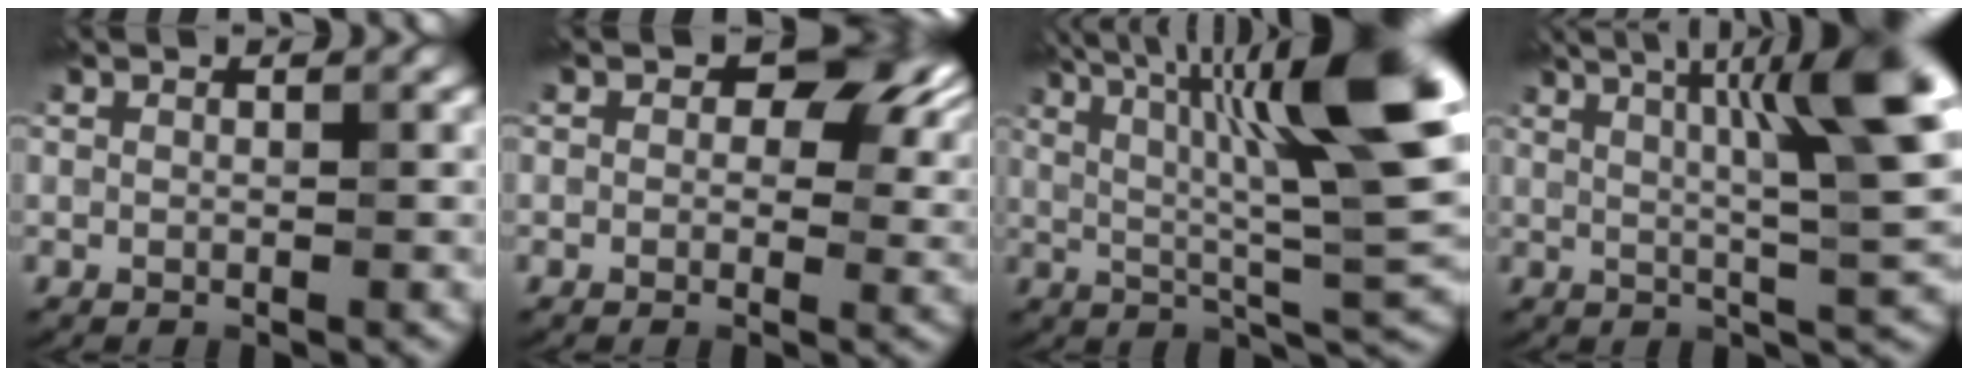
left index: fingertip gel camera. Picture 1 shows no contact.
{"total": 7.1, "force": [1.7, 4.7, 5.1], "torque": [-0.043, 0.006, 0.015]}
{"total": 13.5, "force": [4.6, 2.2, 12.5], "torque": [-0.187, 0.019, 0.073]}
{"total": 10.8, "force": [3.5, 2.1, 10.0], "torque": [-0.126, 0.016, 0.052]}